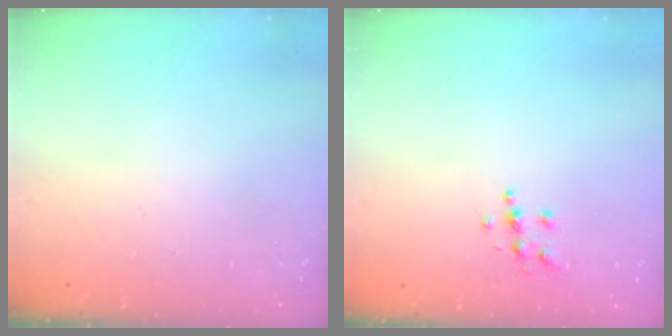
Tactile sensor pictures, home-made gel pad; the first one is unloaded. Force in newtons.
{"total": 5.3, "press": 5.2, "slide": 0.2}